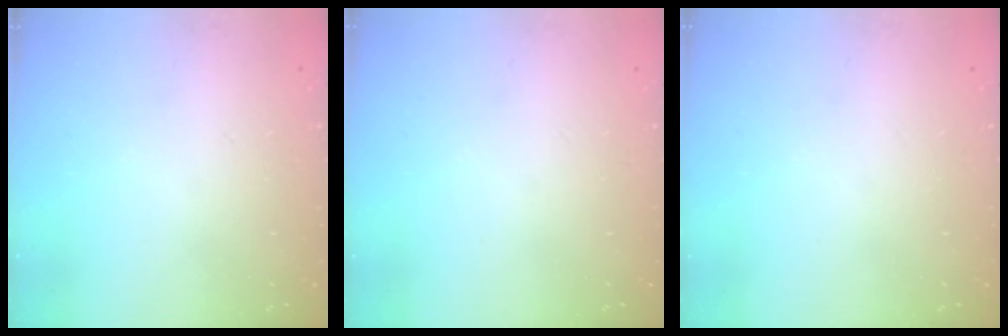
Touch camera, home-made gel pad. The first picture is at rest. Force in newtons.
{"total": 0.0}
{"total": 0.0}